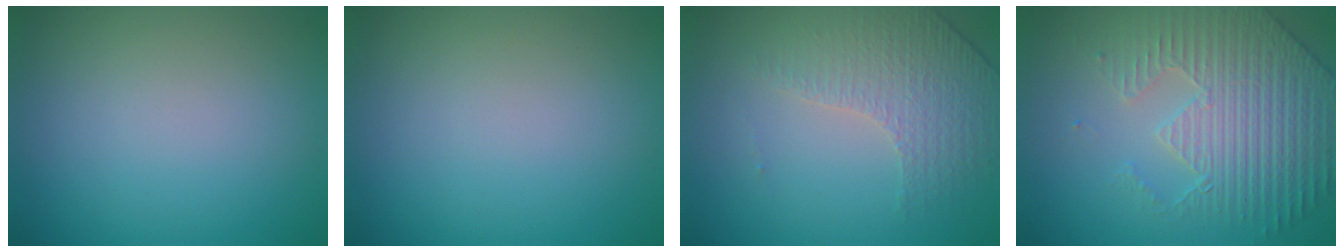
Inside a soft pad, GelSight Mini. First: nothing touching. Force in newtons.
{"total": 0.0}
{"total": 4.3, "press": 2.9, "slide": 3.2}
{"total": 4.7, "press": 4.6, "slide": 1.1}